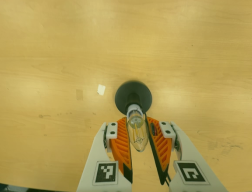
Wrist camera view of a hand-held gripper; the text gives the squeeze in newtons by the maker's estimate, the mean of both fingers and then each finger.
{"total": 9.5, "left": 9.1, "right": 10.0}